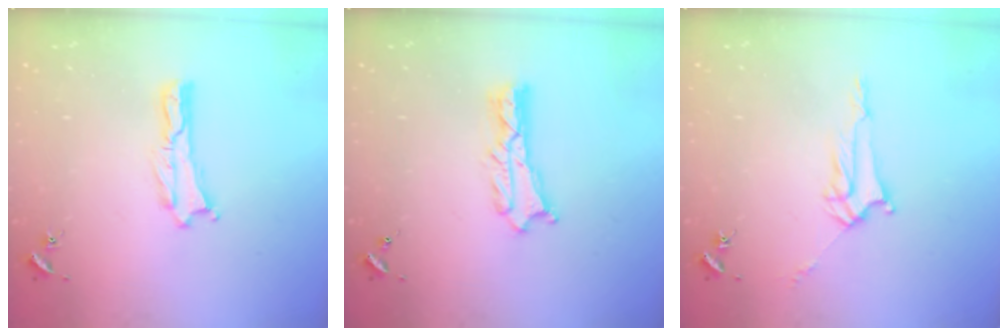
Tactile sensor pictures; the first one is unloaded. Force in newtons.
{"total": 1.1, "press": 1.1, "slide": 0.2}
{"total": 3.0, "press": 3.0, "slide": 0.3}